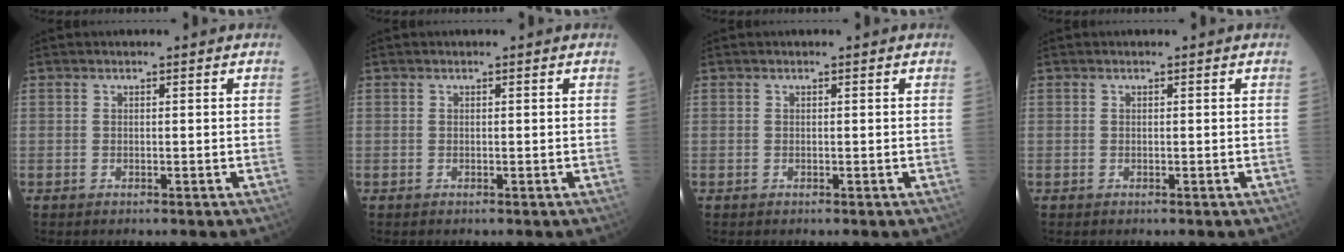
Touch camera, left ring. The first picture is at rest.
{"total": 0.0}
{"total": 0.0}
{"total": 0.0}